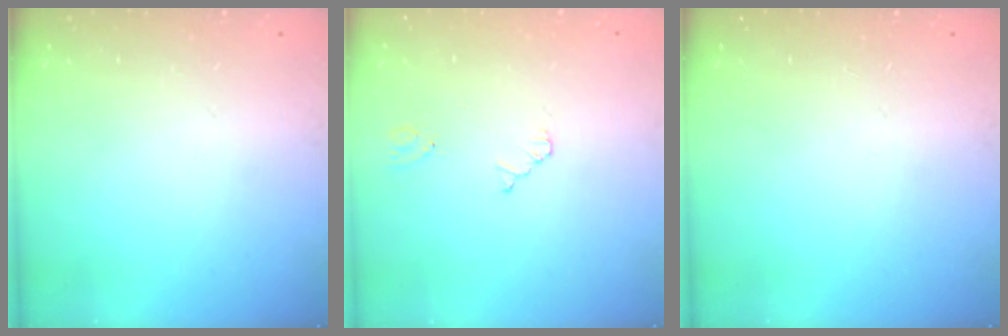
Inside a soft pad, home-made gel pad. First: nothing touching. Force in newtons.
{"total": 2.2, "press": 2.2, "slide": 0.4}
{"total": 0.0}